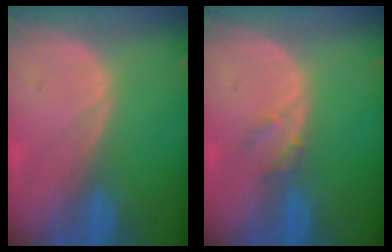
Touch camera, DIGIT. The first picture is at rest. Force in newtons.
{"total": 1.9, "press": 1.9, "slide": 0.1}